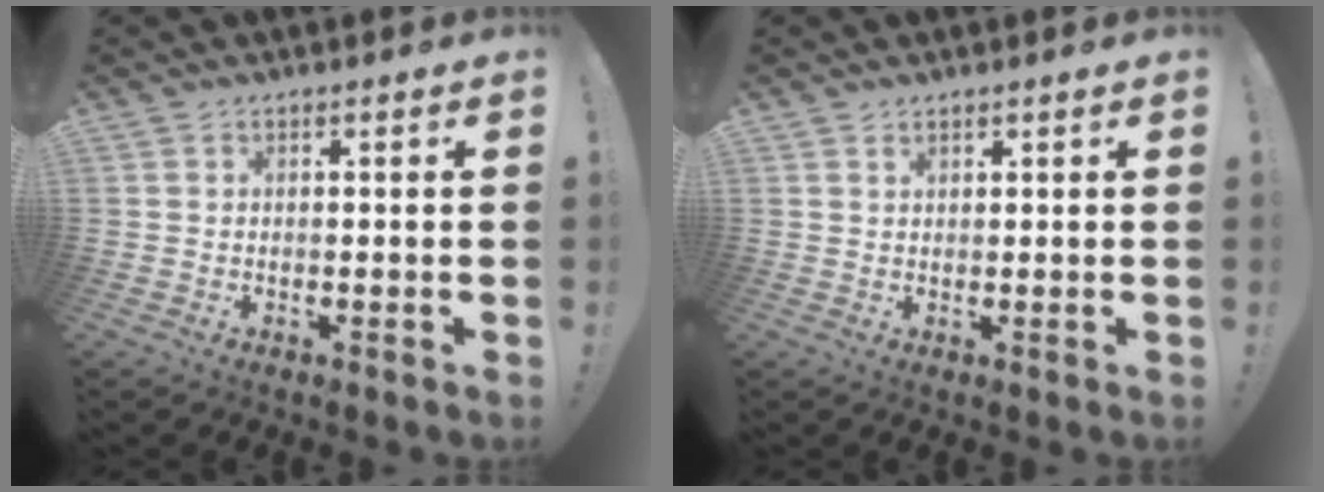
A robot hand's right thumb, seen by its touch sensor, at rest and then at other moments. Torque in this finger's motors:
{"motor_torque": [-0.29, -0.29, -0.19, 0.21, 0.00]}